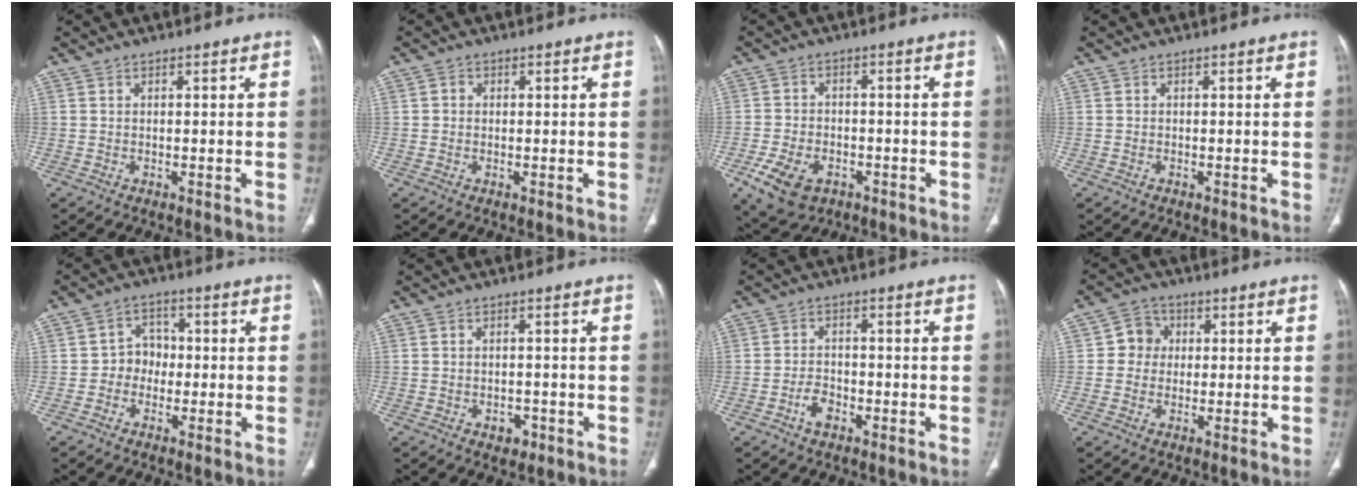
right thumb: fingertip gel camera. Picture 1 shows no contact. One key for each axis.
{"total": 1.1, "fx": 0.0, "fy": 1.0, "fz": 0.4, "tx": -0.002, "ty": 0.003, "tz": -0.001}
{"total": 9.6, "fx": -4.6, "fy": 6.3, "fz": 5.6, "tx": -0.103, "ty": 0.016, "tz": -0.072}
{"total": 0.0}
{"total": 4.9, "fx": -0.9, "fy": 4.3, "fz": 2.1, "tx": -0.002, "ty": 0.019, "tz": -0.028}
{"total": 2.6, "fx": -1.3, "fy": 1.9, "fz": 1.3, "tx": -0.009, "ty": 0.006, "tz": -0.011}
{"total": 3.8, "fx": -2.0, "fy": 2.4, "fz": 2.2, "tx": -0.034, "ty": 0.018, "tz": -0.035}
{"total": 5.0, "fx": 0.5, "fy": 4.8, "fz": 1.6, "tx": 0.002, "ty": 0.009, "tz": 0.001}